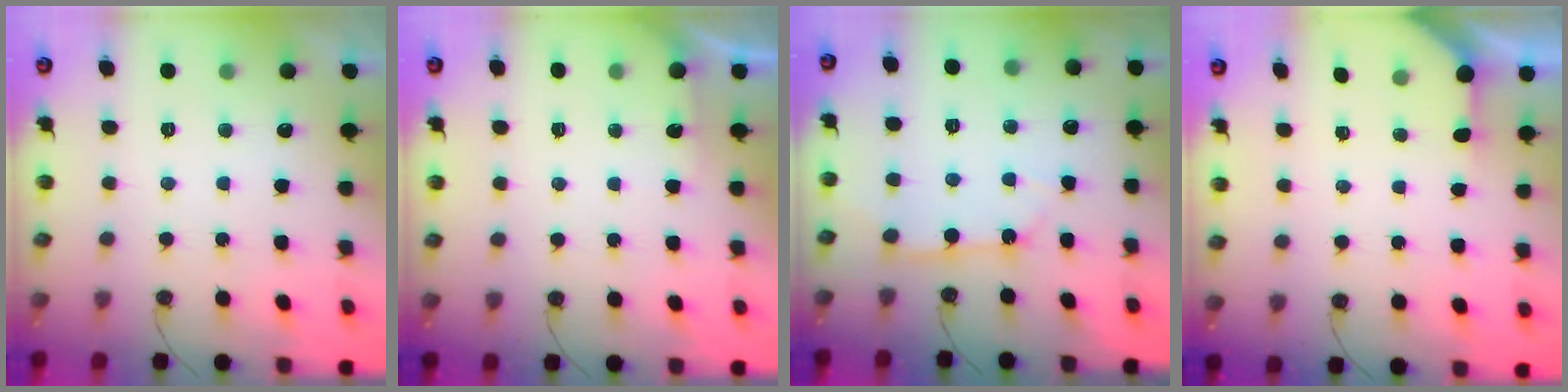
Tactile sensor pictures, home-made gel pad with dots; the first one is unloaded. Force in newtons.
{"total": 2.1, "press": 2.1, "slide": 0.2}
{"total": 5.0, "press": 5.0, "slide": 0.6}
{"total": 2.8, "press": 2.8, "slide": 0.3}